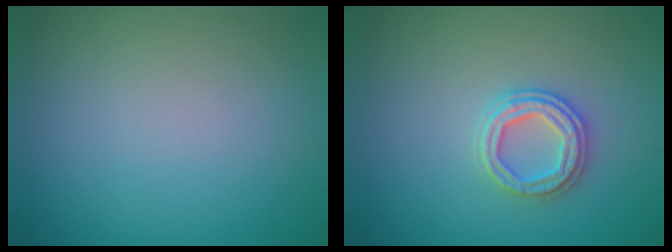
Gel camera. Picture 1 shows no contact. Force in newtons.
{"total": 2.7, "press": 2.7, "slide": 0.3}